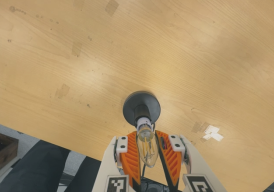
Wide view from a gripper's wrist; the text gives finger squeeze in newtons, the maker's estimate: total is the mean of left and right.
{"total": 13.9, "left": 13.0, "right": 14.7}